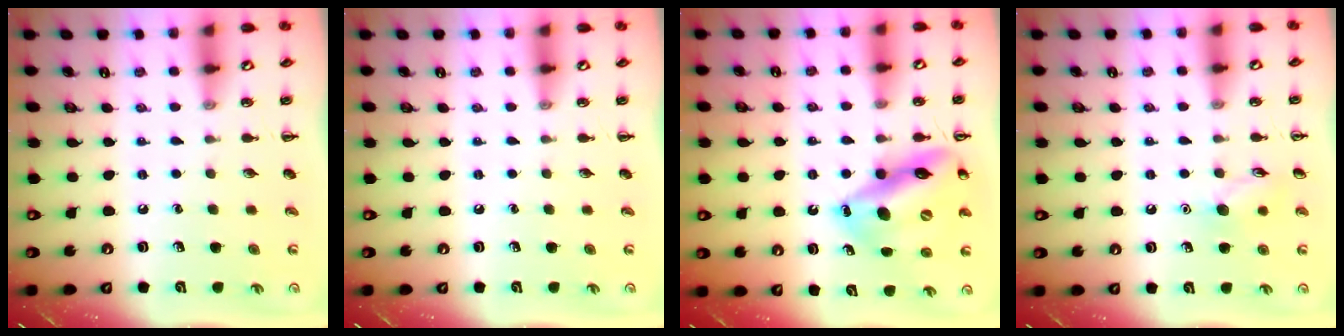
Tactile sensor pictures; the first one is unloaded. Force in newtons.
{"total": 0.0}
{"total": 16.3, "press": 15.7, "slide": 4.3}
{"total": 7.7, "press": 7.7, "slide": 1.0}